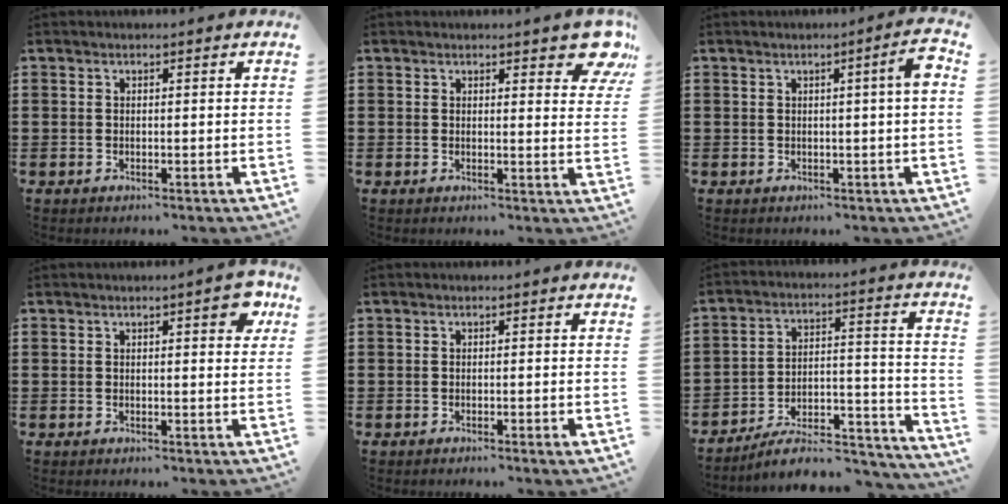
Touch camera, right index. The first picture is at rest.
{"total": 4.3, "force": [3.4, 1.4, 2.3], "torque": [-0.024, -0.010, 0.056]}
{"total": 3.4, "force": [0.5, -0.2, 3.4], "torque": [-0.052, -0.005, 0.004]}
{"total": 3.4, "force": [1.6, 0.9, 2.9], "torque": [-0.038, -0.002, 0.020]}
{"total": 0.6, "force": [-0.4, -0.1, 0.5], "torque": [-0.010, -0.003, -0.007]}
{"total": 7.6, "force": [-6.6, 1.9, 3.4], "torque": [-0.052, 0.009, -0.125]}